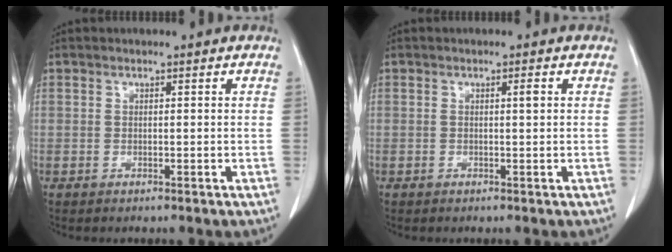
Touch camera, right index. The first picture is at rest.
{"total": 0.8, "force": [0.1, -0.1, 0.8], "torque": [-0.012, 0.001, 0.000]}